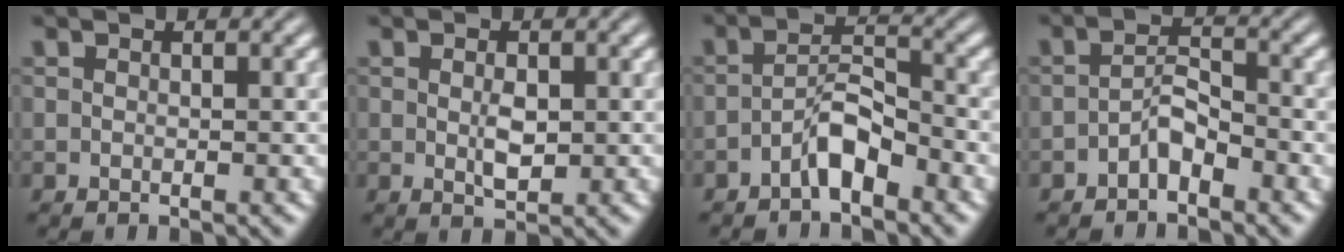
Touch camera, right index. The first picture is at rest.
{"total": 1.7, "force": [0.0, 0.2, 1.7], "torque": [-0.021, -0.009, 0.008]}
{"total": 3.1, "force": [-2.4, 0.4, 2.0], "torque": [-0.014, -0.005, -0.039]}
{"total": 2.3, "force": [-2.0, 0.3, 1.2], "torque": [-0.006, -0.009, -0.031]}